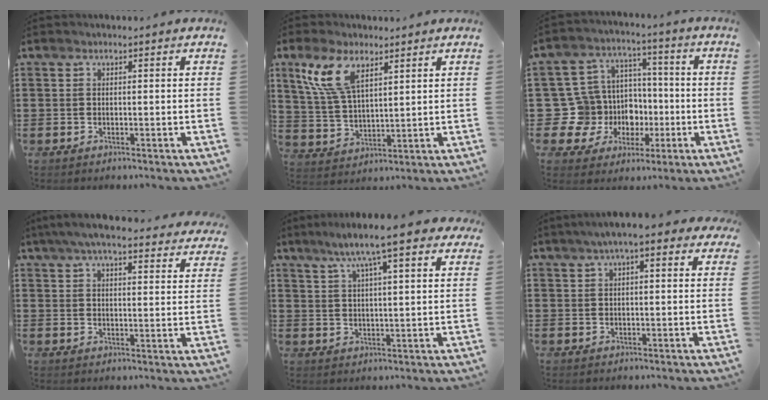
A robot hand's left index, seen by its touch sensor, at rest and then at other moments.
{"total": 9.1, "force": [5.1, 3.6, 6.5], "torque": [-0.148, 0.004, 0.093]}
{"total": 11.8, "force": [-2.0, 11.1, 3.6], "torque": [-0.142, -0.007, -0.017]}
{"total": 6.3, "force": [5.6, 0.5, 2.8], "torque": [-0.070, -0.019, 0.102]}
{"total": 9.5, "force": [6.4, 1.7, 6.8], "torque": [-0.139, -0.003, 0.109]}
{"total": 4.5, "force": [2.1, 0.9, 3.9], "torque": [-0.078, 0.009, 0.035]}